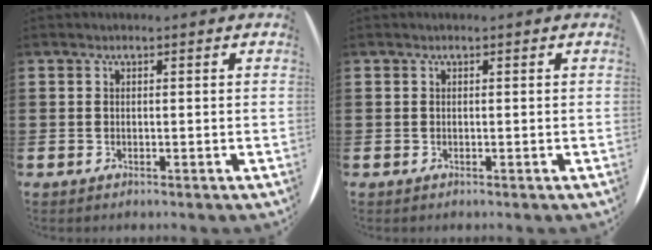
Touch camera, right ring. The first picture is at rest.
{"total": 0.0}